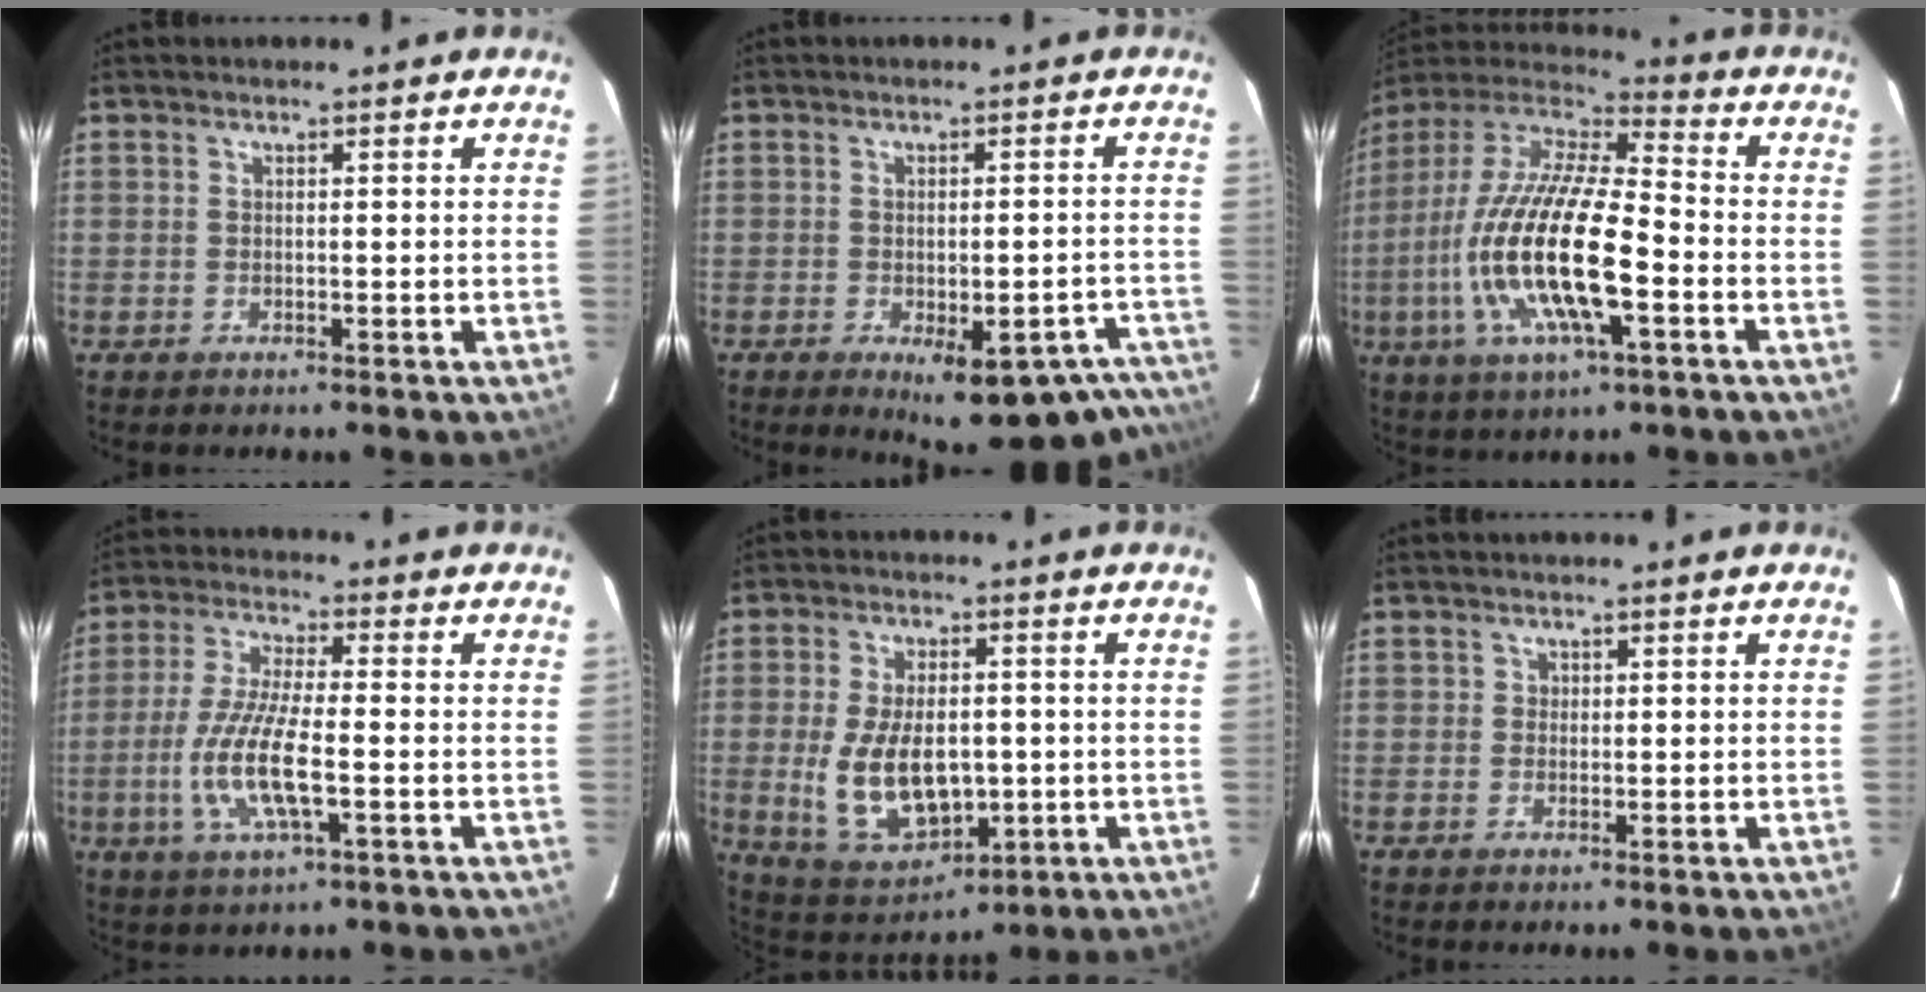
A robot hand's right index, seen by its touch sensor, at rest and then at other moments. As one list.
[{"total": 15.7, "force": [-11.4, 6.0, 9.0], "torque": [-0.102, 0.003, -0.122]}, {"total": 22.4, "force": [-5.6, 6.8, 20.6], "torque": [-0.410, -0.024, -0.110]}, {"total": 11.9, "force": [-2.9, 2.9, 11.1], "torque": [-0.232, -0.010, -0.056]}, {"total": 13.8, "force": [-1.5, 8.2, 11.0], "torque": [-0.229, -0.014, -0.003]}, {"total": 0.7, "force": [0.1, 0.6, 0.0], "torque": [0.003, 0.002, 0.000]}]